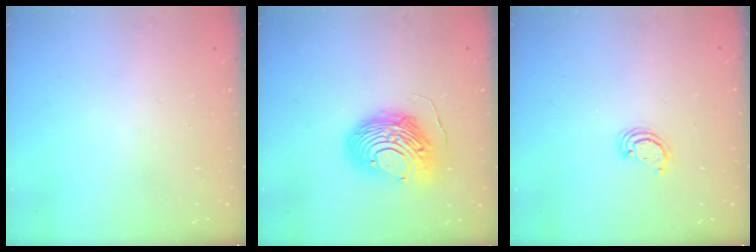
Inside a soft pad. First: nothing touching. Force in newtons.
{"total": 13.8, "press": 13.7, "slide": 1.3}
{"total": 2.3, "press": 2.3, "slide": 0.3}